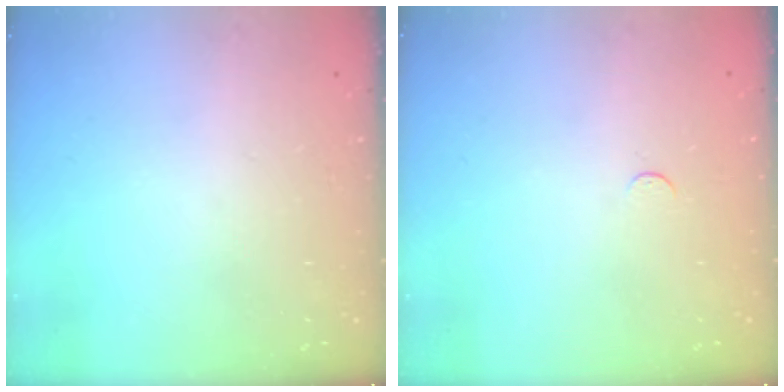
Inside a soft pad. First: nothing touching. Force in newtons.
{"total": 2.4, "press": 2.4, "slide": 0.3}